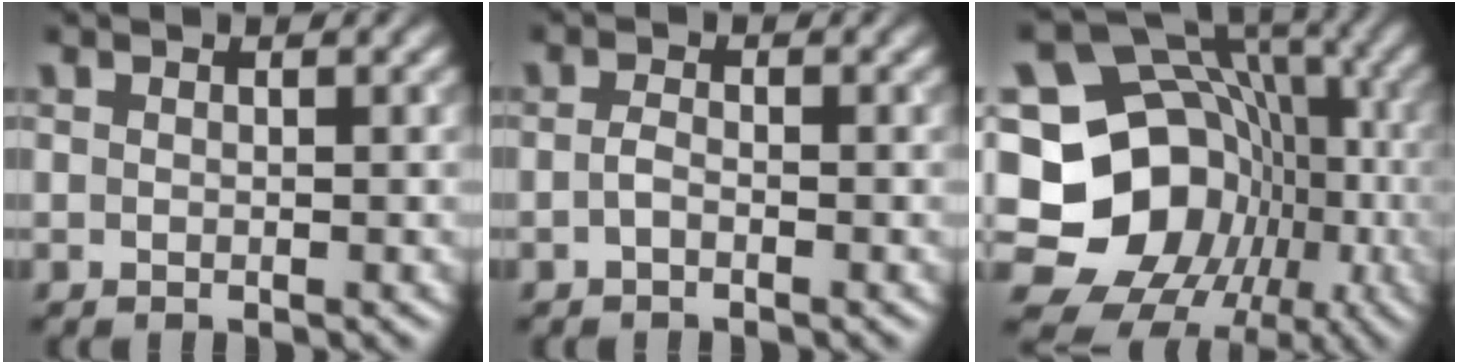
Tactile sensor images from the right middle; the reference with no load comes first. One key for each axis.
{"total": 1.0, "fx": -0.5, "fy": 0.3, "fz": 0.8, "tx": -0.019, "ty": 0.000, "tz": -0.011}
{"total": 18.5, "fx": -4.6, "fy": 15.9, "fz": 8.3, "tx": -0.142, "ty": 0.006, "tz": -0.095}